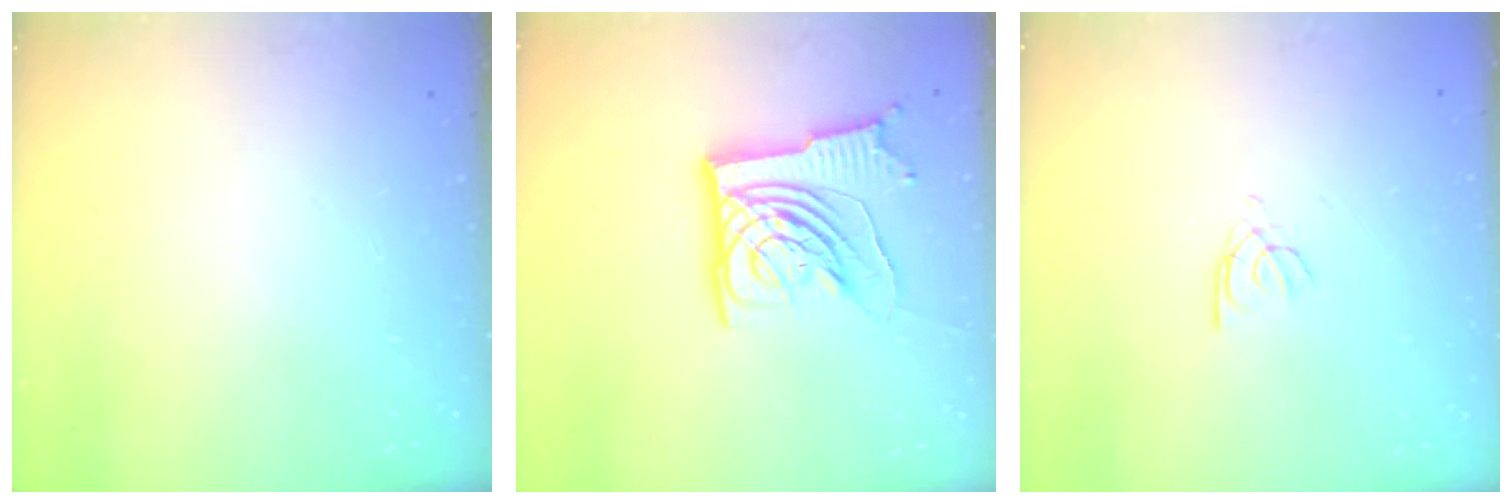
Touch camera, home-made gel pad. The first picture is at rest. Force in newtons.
{"total": 13.1, "press": 13.0, "slide": 1.7}
{"total": 2.0, "press": 1.9, "slide": 0.4}